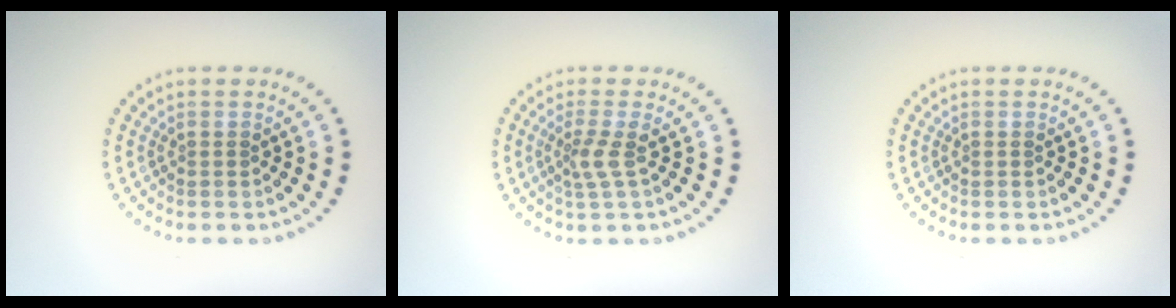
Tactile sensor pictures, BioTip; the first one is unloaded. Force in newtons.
{"total": 2.0, "press": 1.4, "slide": 1.4}
{"total": 0.0}